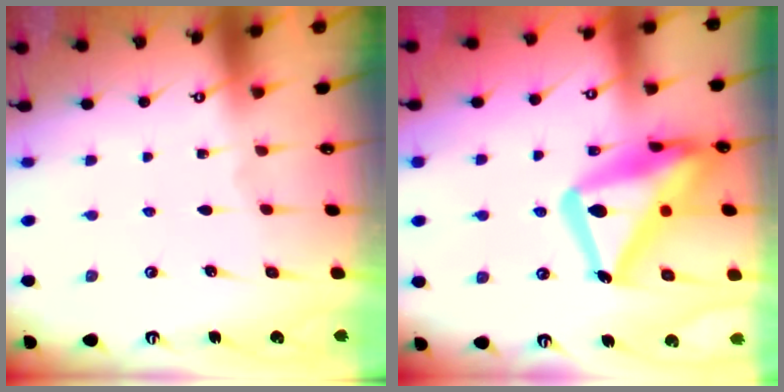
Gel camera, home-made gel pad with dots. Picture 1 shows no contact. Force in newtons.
{"total": 23.4, "press": 23.3, "slide": 1.8}